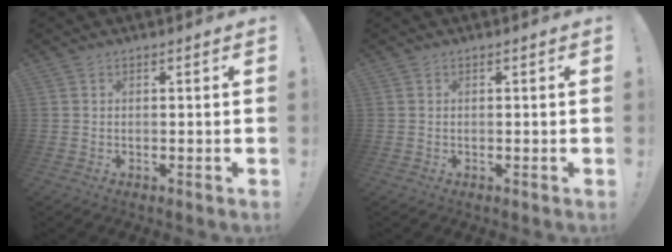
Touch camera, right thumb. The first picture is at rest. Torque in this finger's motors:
{"motor_torque": [0.13, -0.09, -0.08, -0.01, 0.02]}